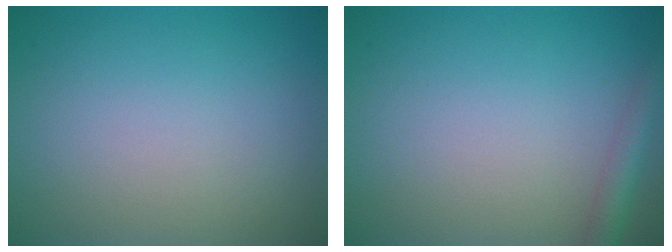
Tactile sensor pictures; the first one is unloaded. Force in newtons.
{"total": 2.4, "press": 2.4, "slide": 0.1}